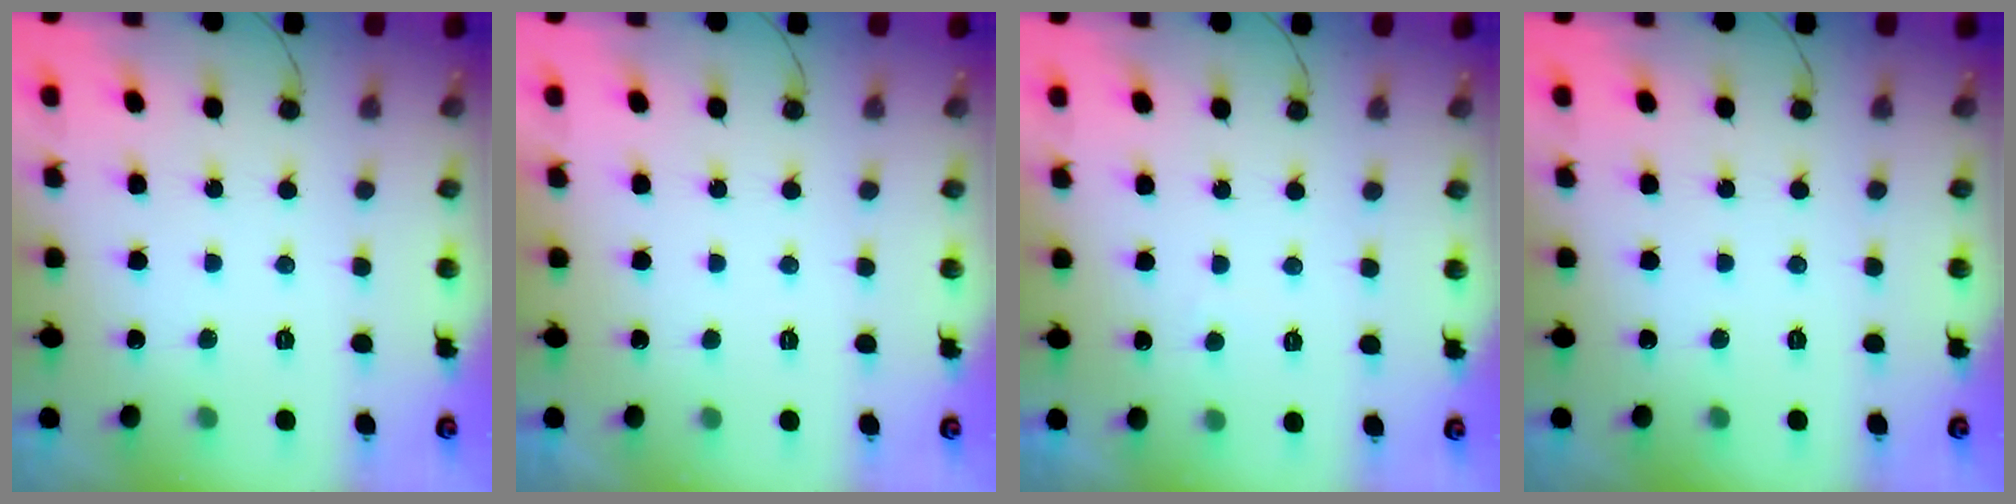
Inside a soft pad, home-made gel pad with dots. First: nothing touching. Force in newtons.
{"total": 2.2, "press": 2.2, "slide": 0.3}
{"total": 0.0}
{"total": 0.0}